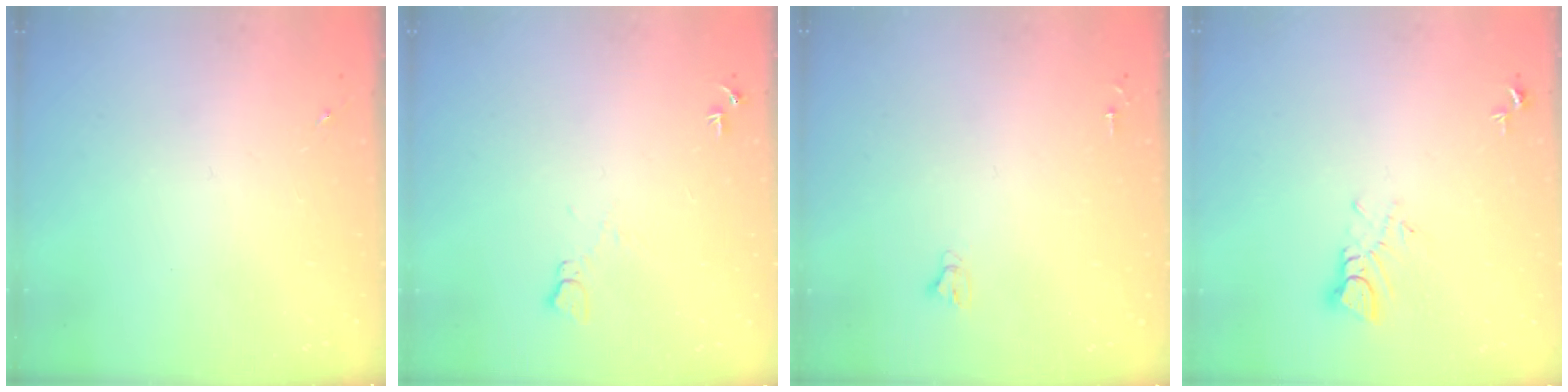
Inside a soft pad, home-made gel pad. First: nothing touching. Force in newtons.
{"total": 6.6, "press": 6.6, "slide": 0.7}
{"total": 2.4, "press": 2.4, "slide": 0.2}
{"total": 4.4, "press": 4.4, "slide": 0.3}